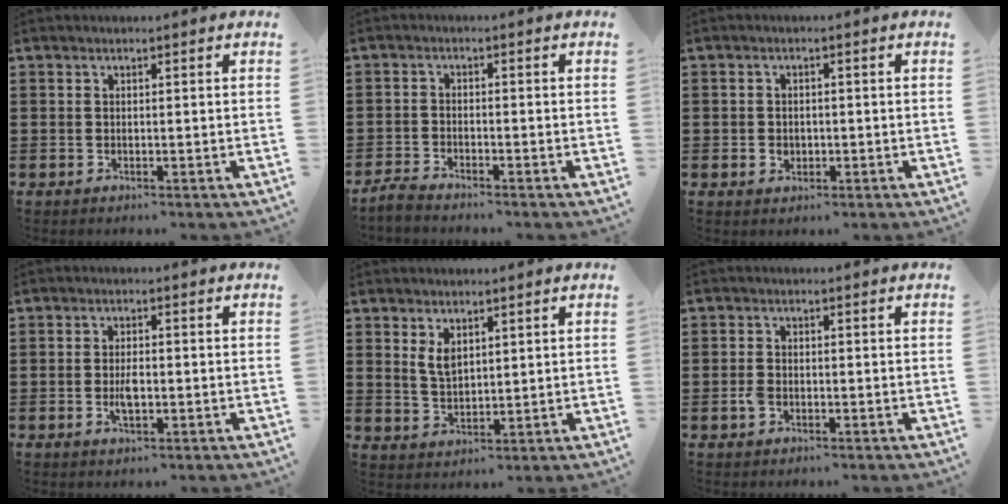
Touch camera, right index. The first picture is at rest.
{"total": 2.1, "force": [-2.1, 0.1, 0.3], "torque": [-0.009, 0.003, -0.043]}
{"total": 1.5, "force": [-0.1, 1.4, 0.6], "torque": [-0.015, 0.007, -0.005]}
{"total": 3.1, "force": [-0.7, 1.2, 2.7], "torque": [-0.058, -0.001, -0.014]}
{"total": 3.4, "force": [1.8, 1.8, 2.2], "torque": [-0.048, 0.005, 0.034]}
{"total": 1.8, "force": [-0.6, 1.2, 1.2], "torque": [-0.037, -0.004, -0.016]}